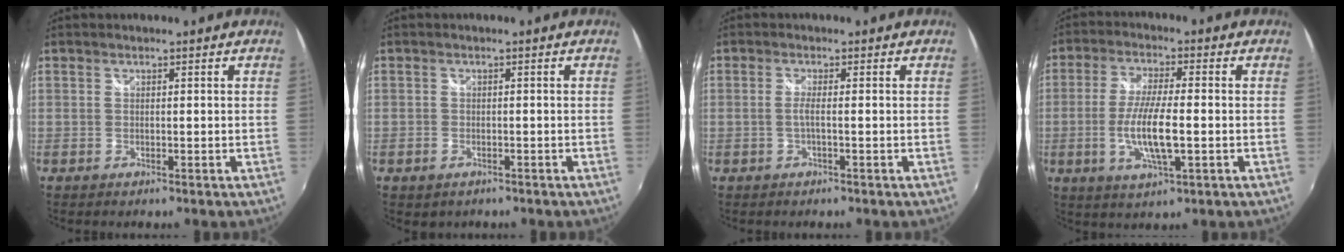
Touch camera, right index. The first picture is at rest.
{"total": 2.2, "force": [-1.1, 1.8, 0.7], "torque": [-0.018, -0.002, -0.015]}
{"total": 1.6, "force": [-0.5, -0.4, 1.5], "torque": [-0.028, 0.000, -0.013]}
{"total": 9.4, "force": [-1.9, 2.0, 9.0], "torque": [-0.180, -0.011, -0.036]}